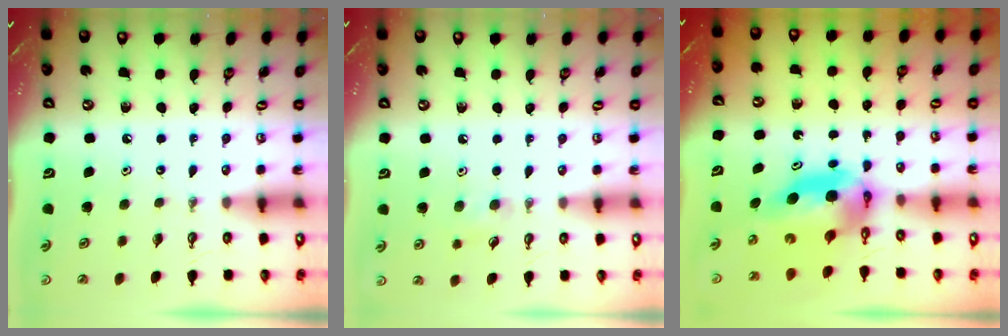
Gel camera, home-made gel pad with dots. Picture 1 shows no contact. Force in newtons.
{"total": 5.7, "press": 5.5, "slide": 1.3}
{"total": 6.7, "press": 6.6, "slide": 1.1}